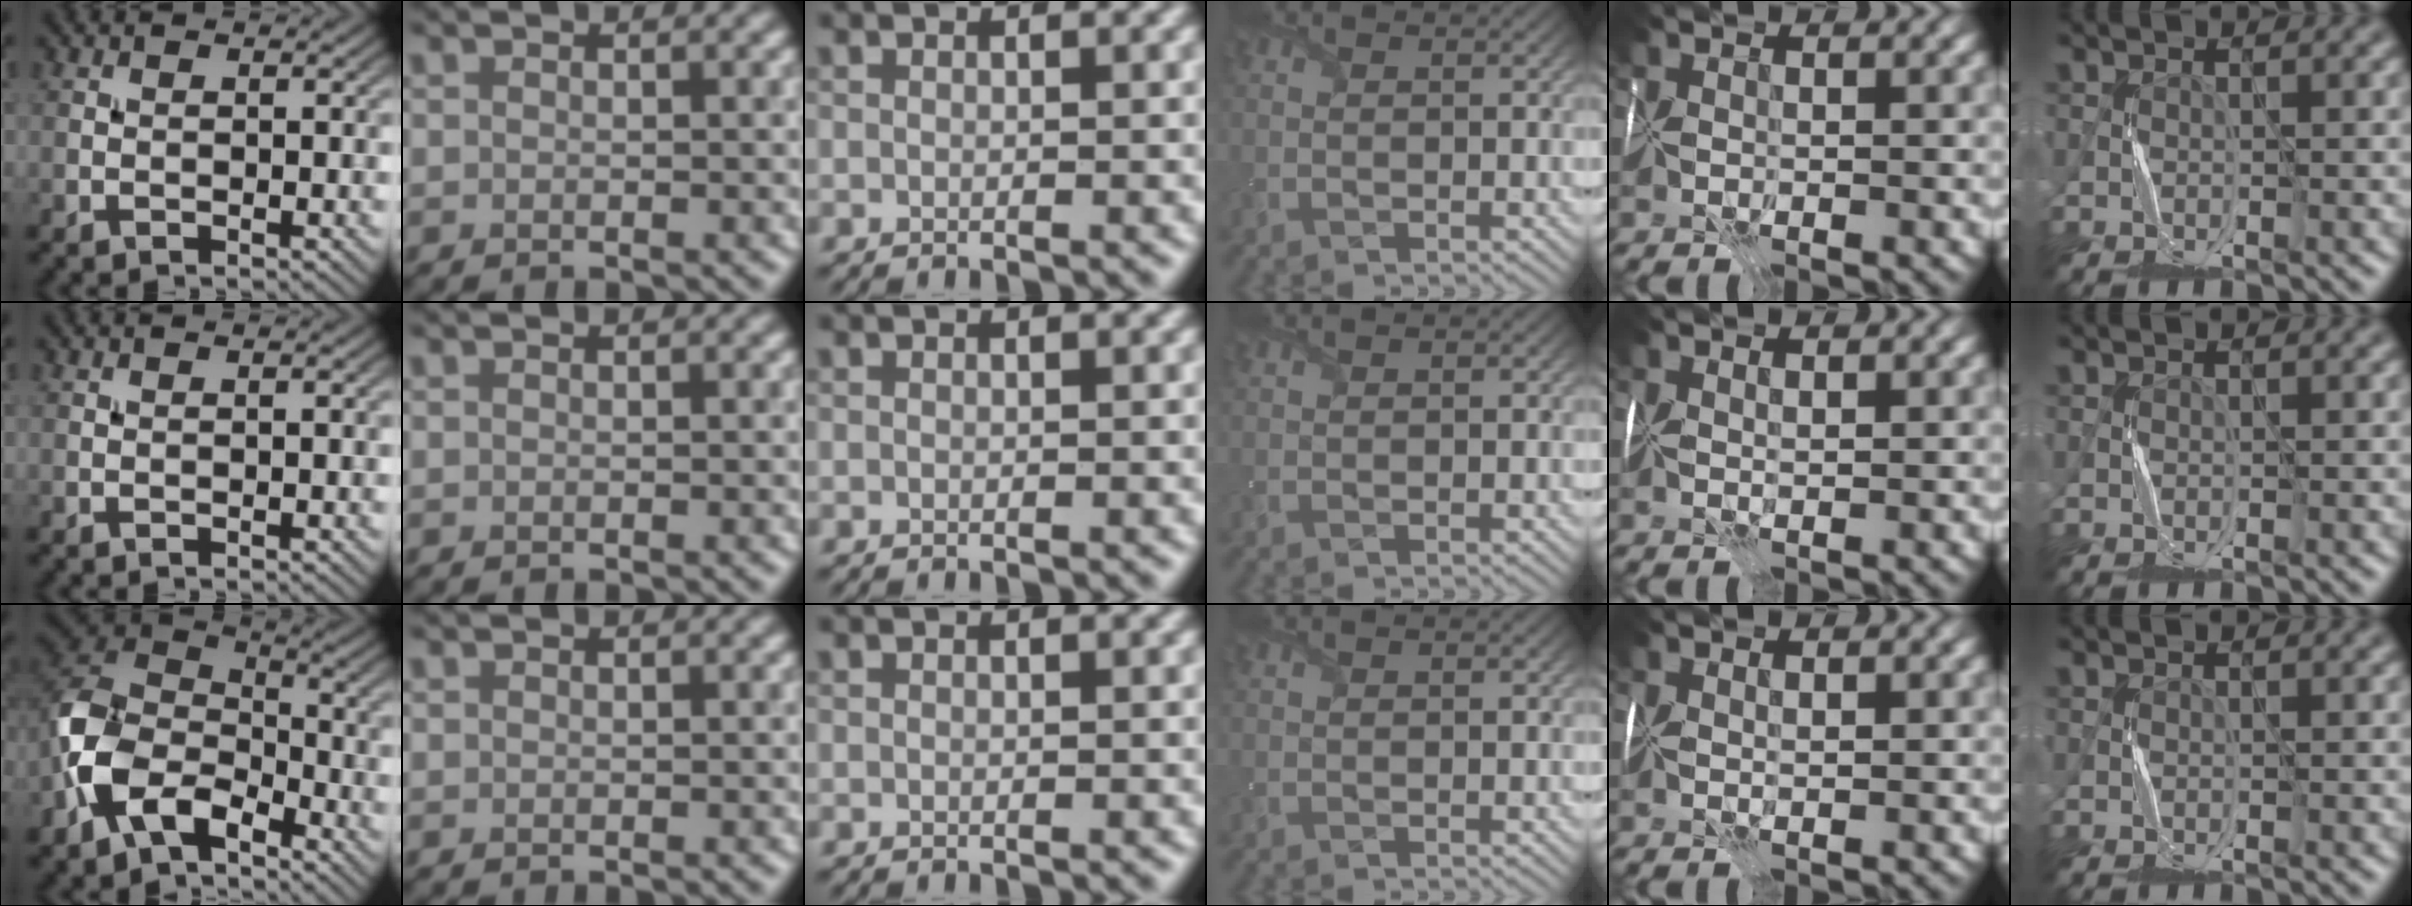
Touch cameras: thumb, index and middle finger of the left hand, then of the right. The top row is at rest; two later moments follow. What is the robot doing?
{"motion": "fold", "object": "handkerchief"}